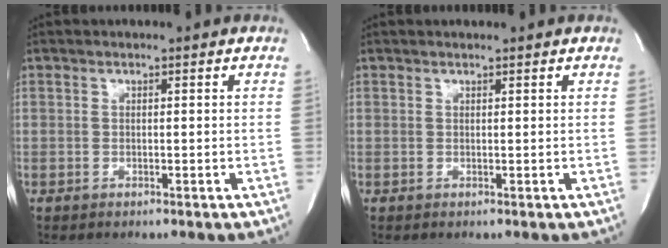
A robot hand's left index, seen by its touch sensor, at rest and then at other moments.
{"total": 0.6, "force": [0.6, 0.1, 0.2], "torque": [-0.011, 0.001, 0.010]}